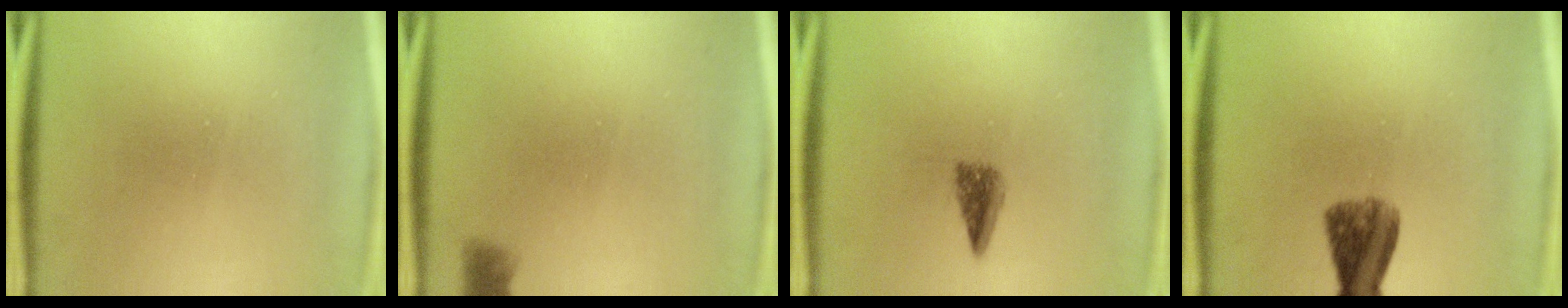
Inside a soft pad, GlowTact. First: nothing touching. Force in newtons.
{"total": 1.2}
{"total": 2.7}
{"total": 5.6}